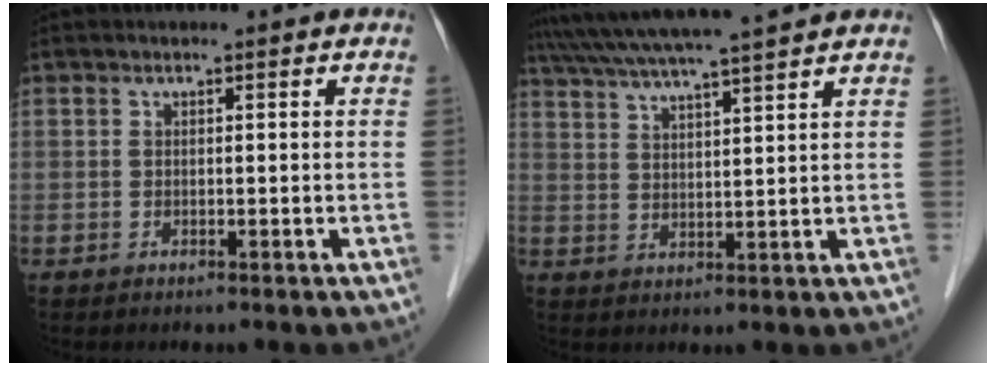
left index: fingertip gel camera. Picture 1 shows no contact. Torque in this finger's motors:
{"motor_torque": [0.02, -0.55, 0.69, 0.19]}